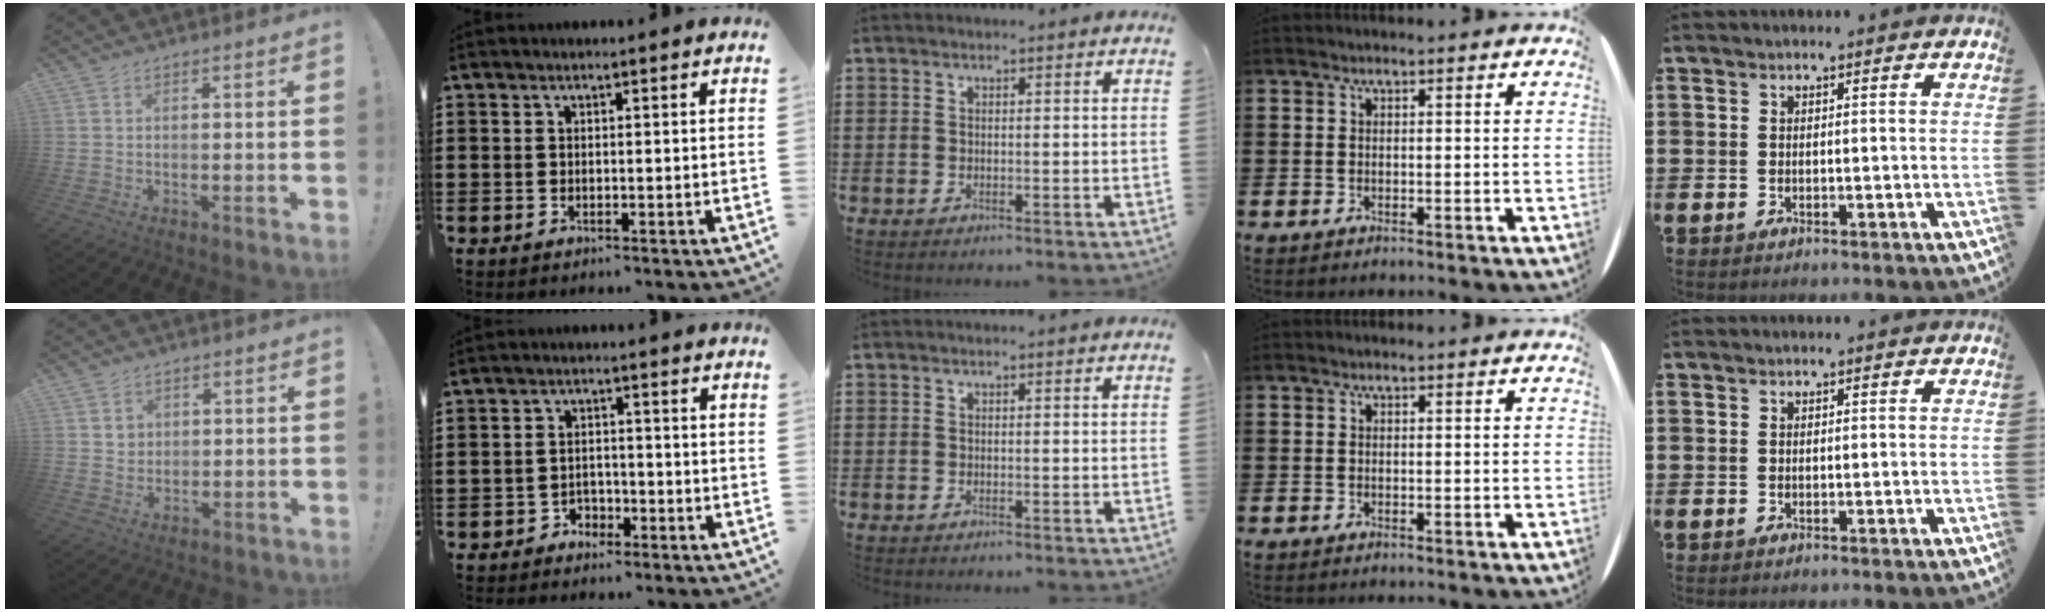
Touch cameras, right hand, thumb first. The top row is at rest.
{"thumb": {"total": 3.6, "force": [1.1, 3.4, 0.6], "torque": [0.005, -0.008, 0.017]}, "index": {"total": 2.5, "force": [-1.8, 1.7, 0.1], "torque": [-0.013, 0.004, -0.042]}}